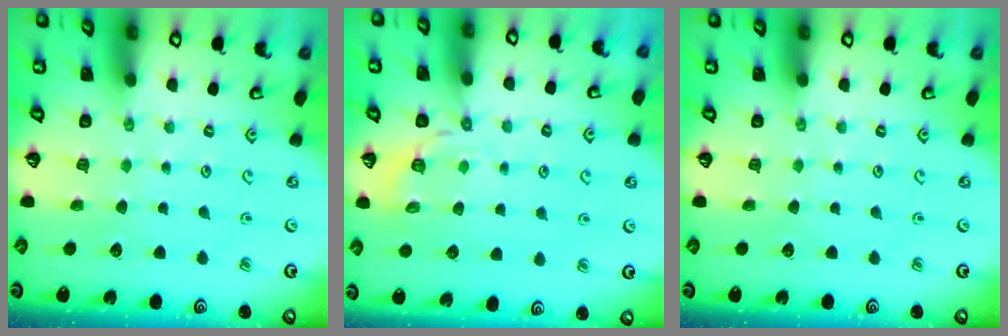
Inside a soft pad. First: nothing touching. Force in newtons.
{"total": 6.6, "press": 6.5, "slide": 0.5}
{"total": 0.0}